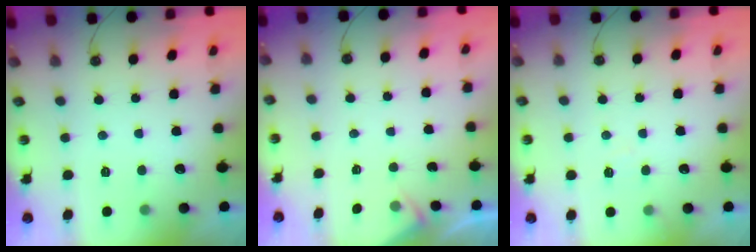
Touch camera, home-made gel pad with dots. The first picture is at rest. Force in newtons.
{"total": 3.6, "press": 3.6, "slide": 0.4}
{"total": 6.0, "press": 6.0, "slide": 0.8}